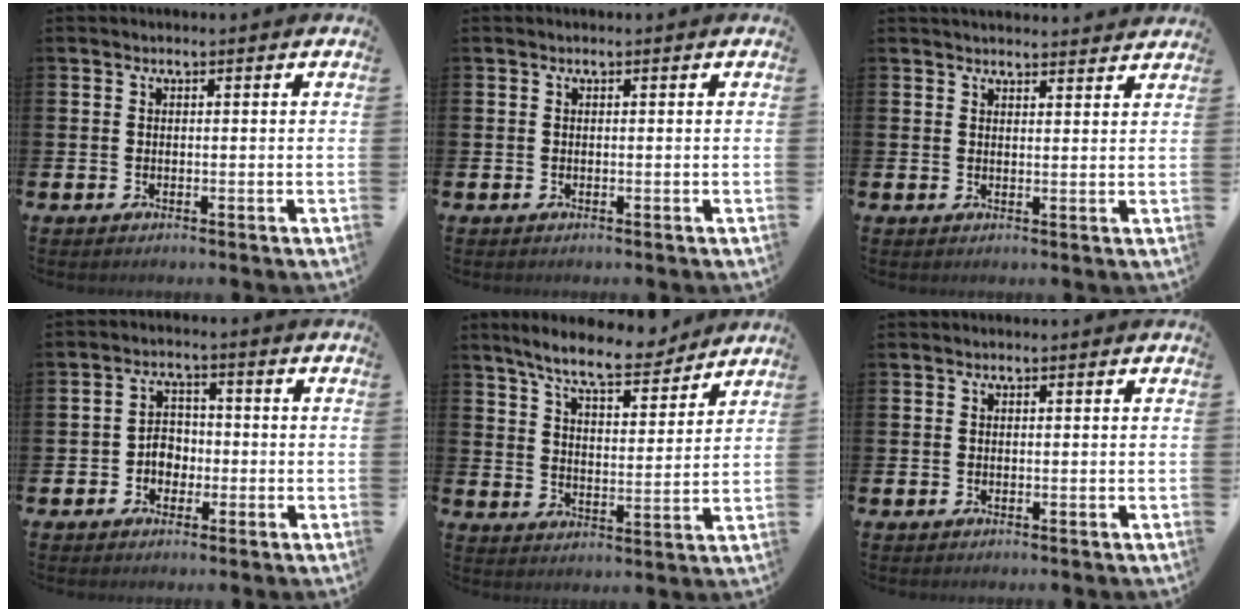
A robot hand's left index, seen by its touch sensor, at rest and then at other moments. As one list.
[{"total": 0.0}, {"total": 2.8, "force": [2.8, 0.4, 0.0], "torque": [0.002, -0.016, 0.049]}, {"total": 3.4, "force": [-1.2, 2.7, 1.6], "torque": [-0.022, 0.004, -0.031]}, {"total": 8.6, "force": [7.9, 1.5, 3.2], "torque": [-0.076, -0.042, 0.138]}, {"total": 0.0}]